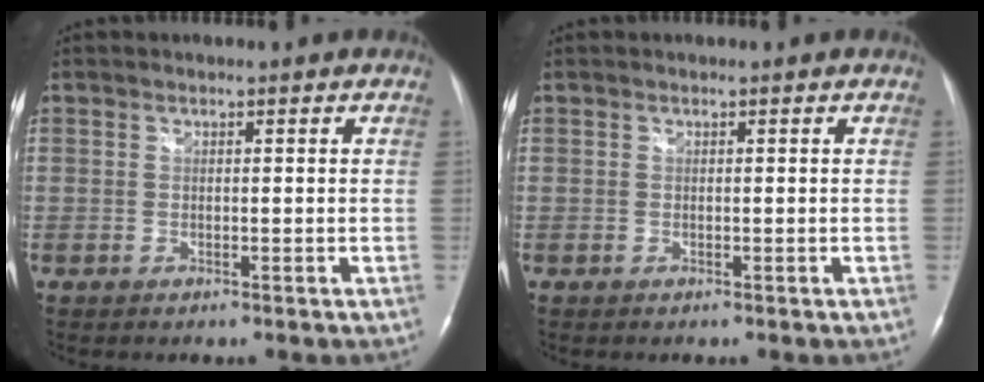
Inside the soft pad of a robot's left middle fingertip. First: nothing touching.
{"total": 0.0}